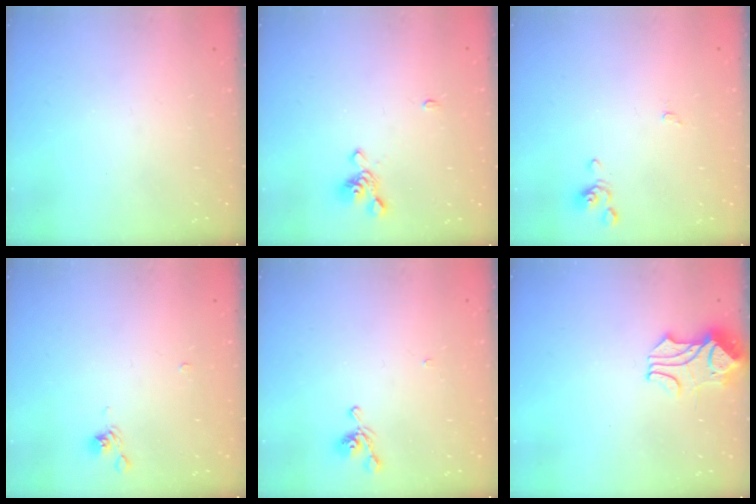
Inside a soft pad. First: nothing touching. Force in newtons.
{"total": 2.6, "press": 2.5, "slide": 0.9}
{"total": 0.0}
{"total": 2.9, "press": 2.8, "slide": 0.5}
{"total": 5.1, "press": 5.1, "slide": 0.5}
{"total": 1.8, "press": 1.4, "slide": 1.1}